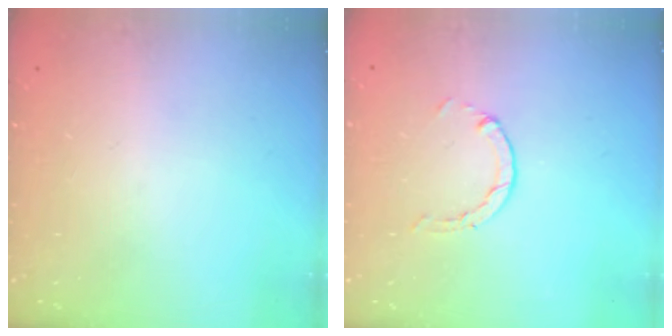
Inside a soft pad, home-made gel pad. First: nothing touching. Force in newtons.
{"total": 0.6, "press": 0.6, "slide": 0.2}